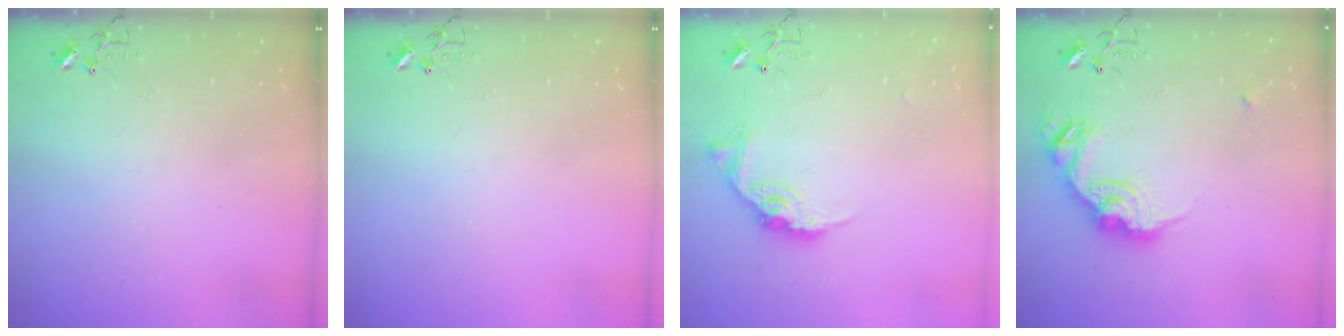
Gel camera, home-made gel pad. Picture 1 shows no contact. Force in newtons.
{"total": 0.0}
{"total": 12.6, "press": 12.6, "slide": 0.5}
{"total": 16.0, "press": 16.0, "slide": 0.3}